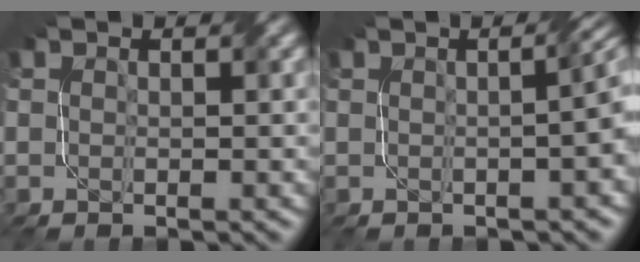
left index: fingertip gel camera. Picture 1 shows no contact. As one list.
[{"total": 6.3, "force": [0.5, 3.1, 5.4], "torque": [-0.016, 0.028, -0.010]}]